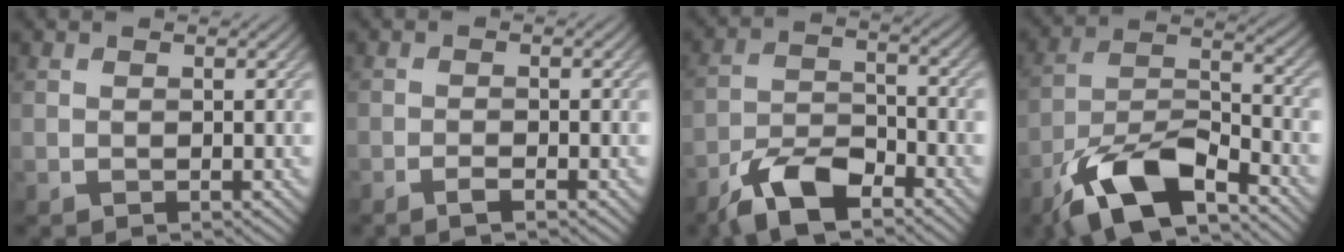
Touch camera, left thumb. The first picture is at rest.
{"total": 1.5, "force": [-1.0, 0.1, 1.1], "torque": [-0.019, 0.004, -0.022]}
{"total": 8.3, "force": [-5.9, 3.1, 5.0], "torque": [-0.092, 0.000, -0.124]}
{"total": 12.4, "force": [-8.2, 4.4, 8.2], "torque": [-0.155, -0.002, -0.169]}